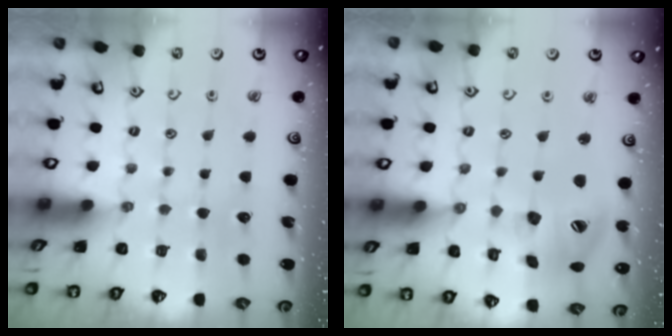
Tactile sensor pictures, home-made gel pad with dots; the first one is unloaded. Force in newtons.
{"total": 14.8, "press": 14.7, "slide": 1.8}